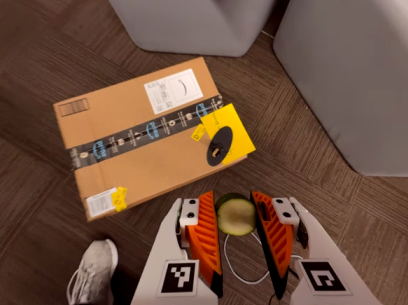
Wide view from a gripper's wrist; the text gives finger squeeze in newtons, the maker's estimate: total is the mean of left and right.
{"total": 8.3, "left": 8.3, "right": 8.2}